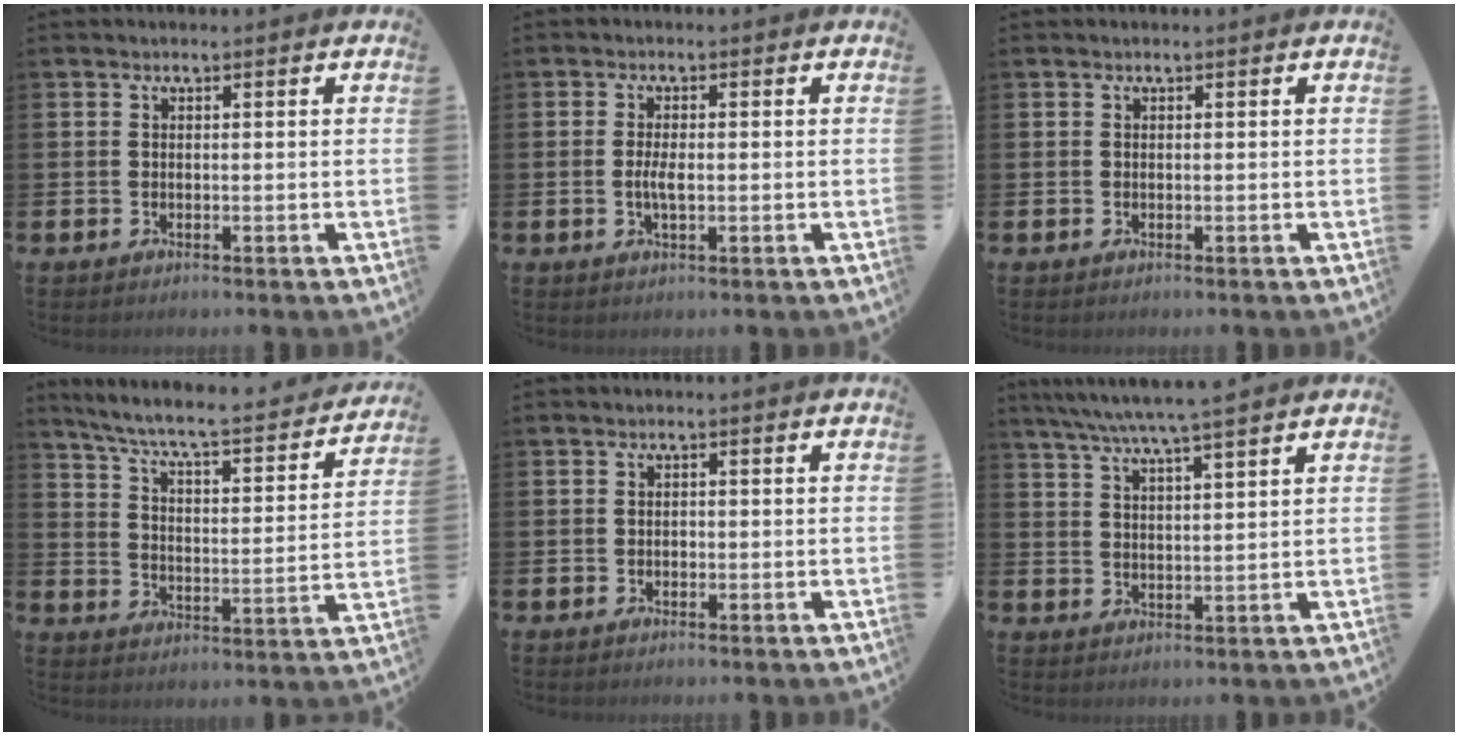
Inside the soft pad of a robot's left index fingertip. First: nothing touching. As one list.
[{"total": 2.5, "force": [-0.2, 0.9, 2.3], "torque": [-0.043, 0.001, -0.006]}, {"total": 0.0}, {"total": 6.8, "force": [6.1, 0.7, 3.0], "torque": [-0.091, -0.047, 0.097]}, {"total": 0.6, "force": [-0.2, 0.5, 0.2], "torque": [-0.013, 0.007, -0.003]}, {"total": 6.3, "force": [5.7, -0.2, 2.6], "torque": [-0.074, -0.018, 0.103]}]